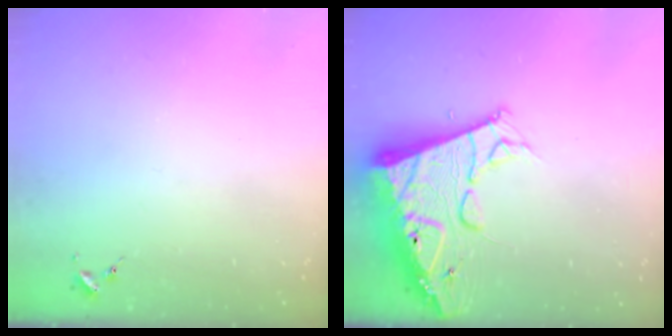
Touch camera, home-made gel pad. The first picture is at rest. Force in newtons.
{"total": 18.2, "press": 18.1, "slide": 1.8}